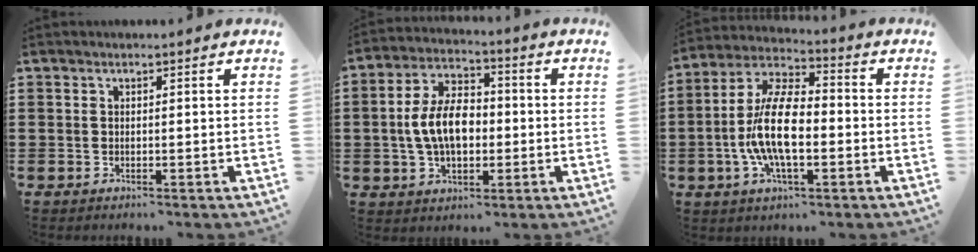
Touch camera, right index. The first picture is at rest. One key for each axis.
{"total": 9.1, "fx": -0.6, "fy": 5.5, "fz": 7.3, "tx": -0.155, "ty": 0.007, "tz": -0.018}
{"total": 12.3, "fx": -2.2, "fy": 5.1, "fz": 11.0, "tx": -0.249, "ty": -0.012, "tz": -0.046}